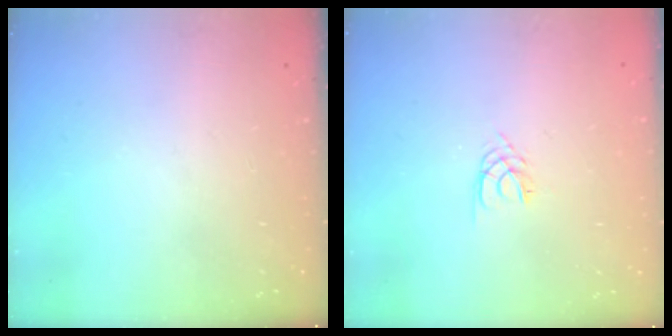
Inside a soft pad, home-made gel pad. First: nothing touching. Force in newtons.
{"total": 2.4, "press": 2.4, "slide": 0.3}